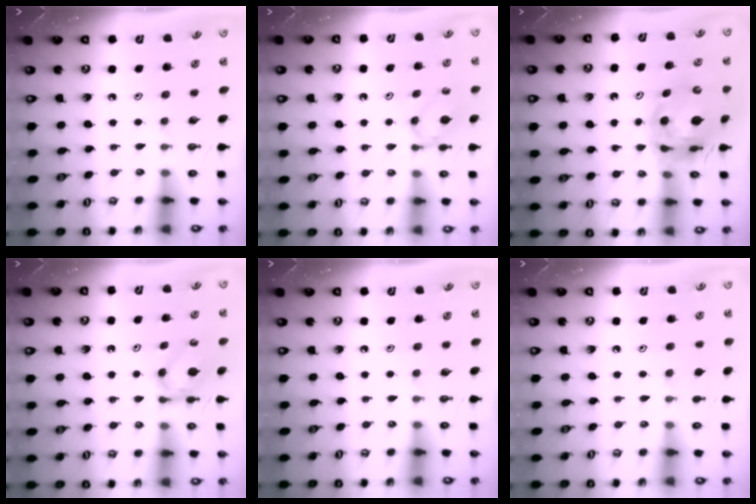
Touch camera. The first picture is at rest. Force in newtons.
{"total": 3.0, "press": 2.9, "slide": 0.5}
{"total": 11.7, "press": 11.7, "slide": 1.2}
{"total": 4.7, "press": 4.7, "slide": 0.8}
{"total": 0.0}
{"total": 3.0, "press": 3.0, "slide": 0.7}